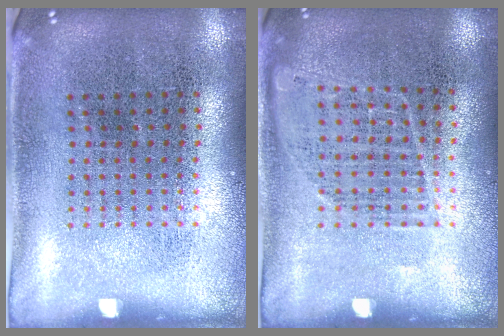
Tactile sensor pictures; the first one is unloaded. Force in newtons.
{"total": 0.9, "press": 0.9, "slide": 0.2}